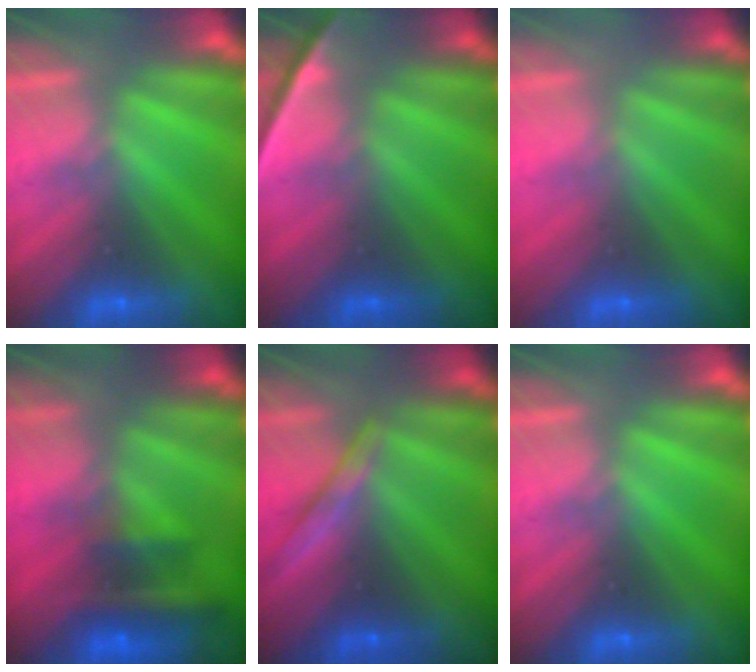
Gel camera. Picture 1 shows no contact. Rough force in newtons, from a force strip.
{"total": 2.2}
{"total": 2.9}
{"total": 10.3}
{"total": 2.2}
{"total": 0.0}